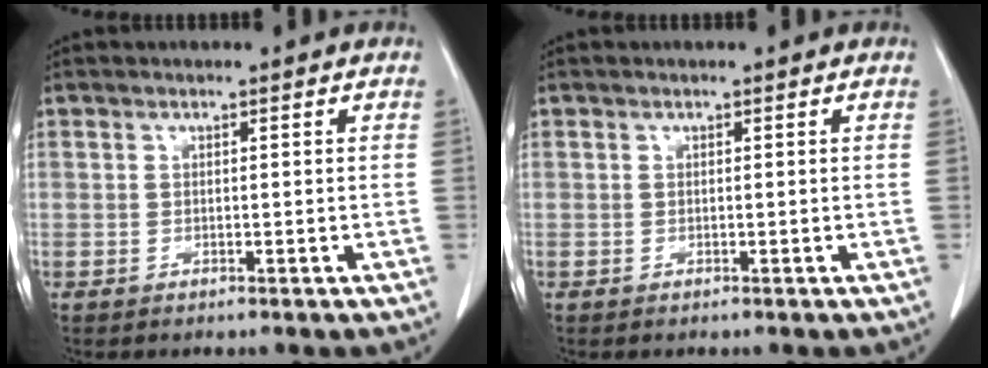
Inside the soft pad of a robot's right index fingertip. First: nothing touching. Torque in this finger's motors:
{"motor_torque": [-0.01, -0.01, 0.00, 0.00]}